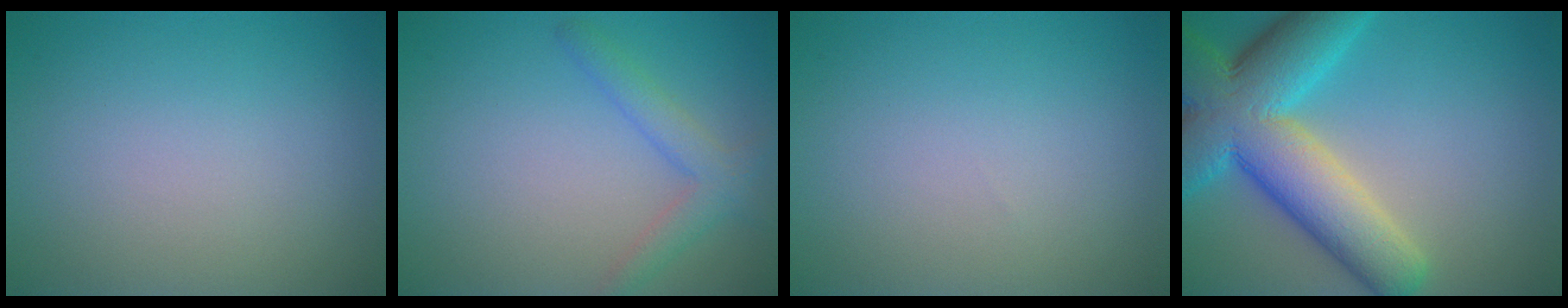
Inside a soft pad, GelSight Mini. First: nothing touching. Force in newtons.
{"total": 2.5, "press": 2.5, "slide": 0.3}
{"total": 0.0}
{"total": 12.0, "press": 11.9, "slide": 0.7}